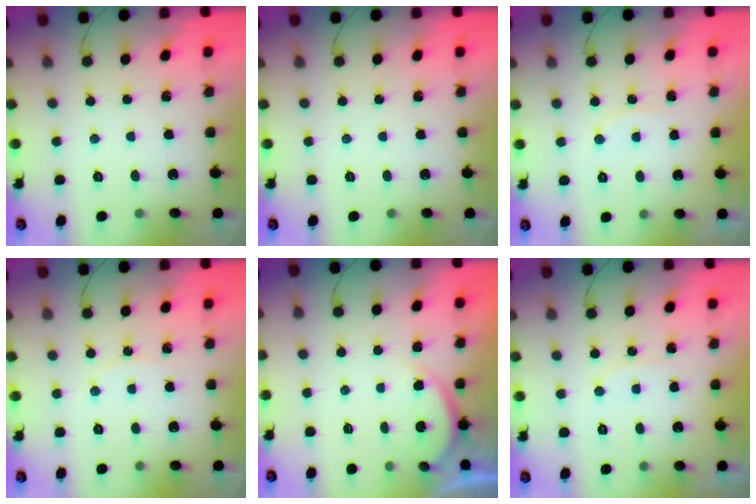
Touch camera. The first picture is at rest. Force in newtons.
{"total": 0.0}
{"total": 3.5, "press": 3.5, "slide": 0.5}
{"total": 4.8, "press": 4.1, "slide": 2.5}
{"total": 3.0, "press": 3.0, "slide": 0.6}
{"total": 3.5, "press": 3.5, "slide": 0.5}